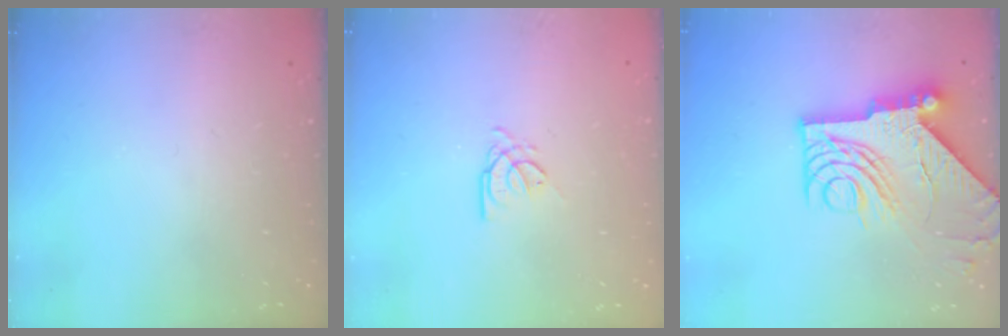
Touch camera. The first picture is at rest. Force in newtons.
{"total": 0.9, "press": 0.8, "slide": 0.2}
{"total": 17.7, "press": 17.6, "slide": 1.7}